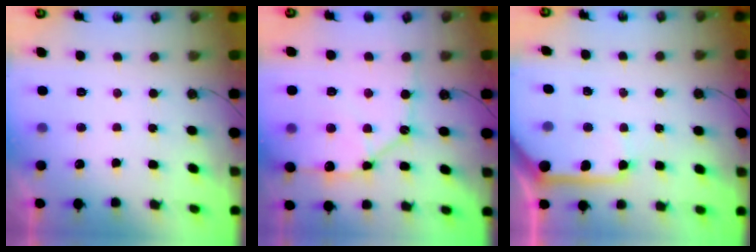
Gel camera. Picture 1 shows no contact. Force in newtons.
{"total": 15.3, "press": 15.2, "slide": 2.1}
{"total": 11.3, "press": 11.3, "slide": 0.8}